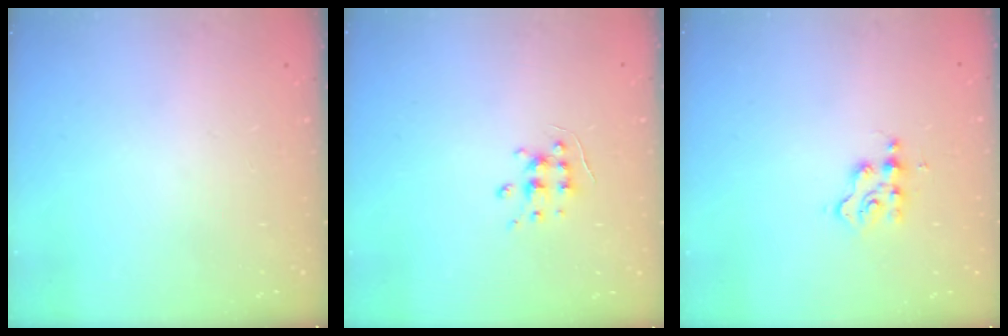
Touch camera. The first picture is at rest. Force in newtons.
{"total": 5.7, "press": 5.7, "slide": 0.5}
{"total": 2.7, "press": 2.7, "slide": 0.4}